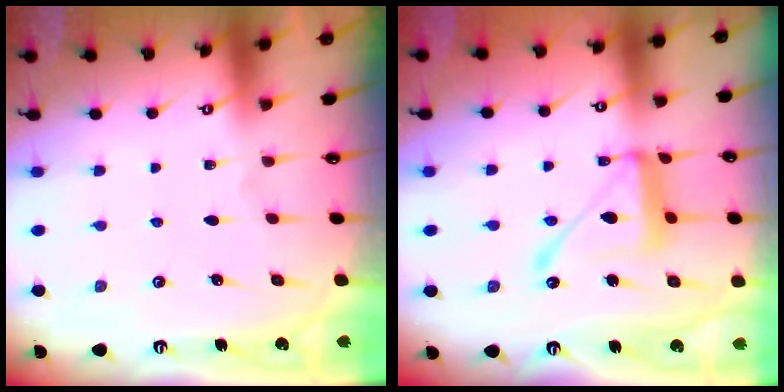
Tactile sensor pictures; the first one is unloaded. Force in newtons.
{"total": 14.0, "press": 13.9, "slide": 1.3}